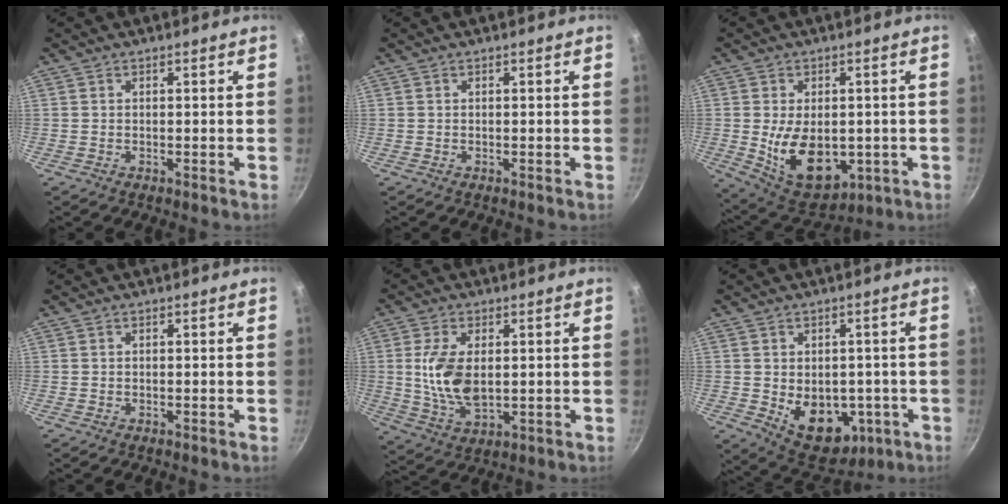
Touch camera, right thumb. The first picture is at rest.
{"total": 0.0}
{"total": 13.5, "force": [-1.9, 8.5, 10.3], "torque": [-0.145, -0.008, -0.001]}
{"total": 0.0}
{"total": 10.6, "force": [0.9, 5.7, 8.8], "torque": [-0.173, -0.012, 0.028]}
{"total": 12.7, "force": [-3.3, 8.7, 8.6], "torque": [-0.096, 0.005, -0.024]}